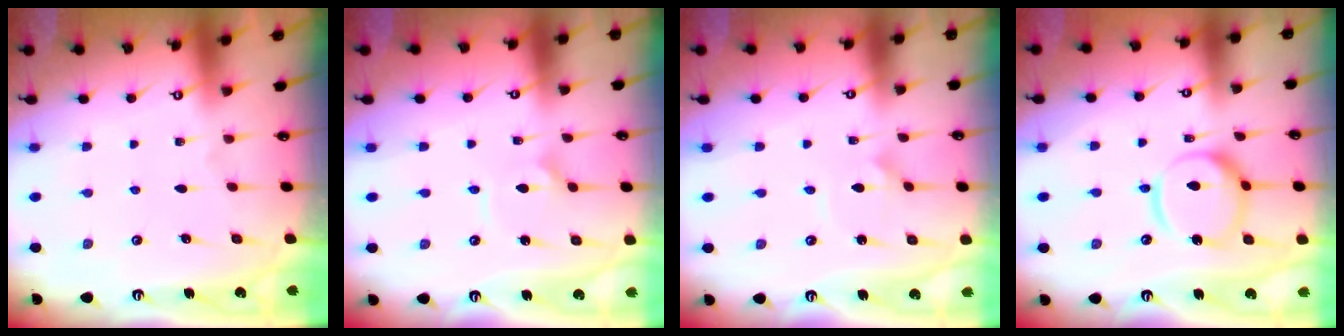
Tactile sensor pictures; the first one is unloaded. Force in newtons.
{"total": 2.7, "press": 2.7, "slide": 0.2}
{"total": 1.6, "press": 1.6, "slide": 0.0}
{"total": 15.2, "press": 15.1, "slide": 1.5}